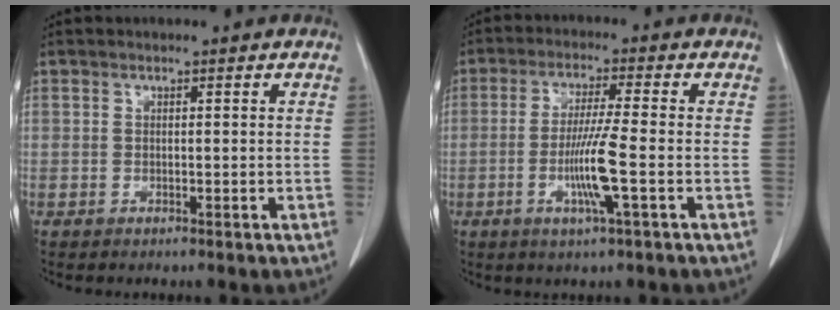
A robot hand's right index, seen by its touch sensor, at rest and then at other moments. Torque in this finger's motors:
{"motor_torque": [1.19, -0.13, 0.53, 0.09]}